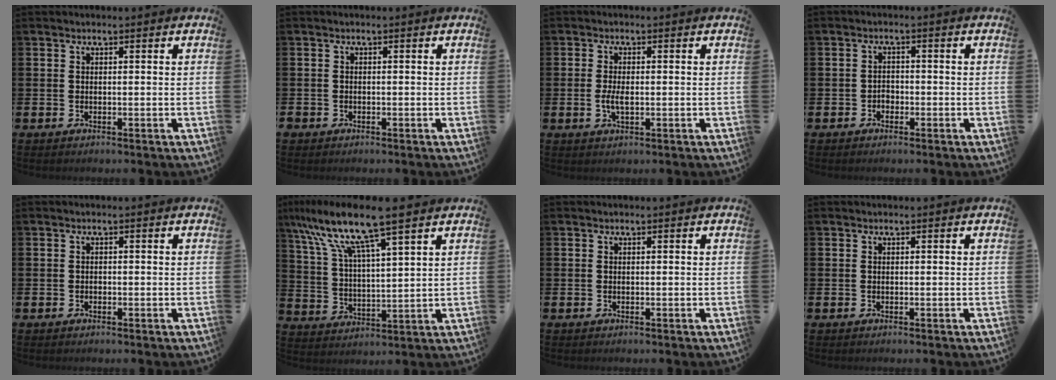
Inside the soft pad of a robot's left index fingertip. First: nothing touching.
{"total": 0.8, "force": [-0.6, 0.5, 0.0], "torque": [-0.002, 0.003, -0.014]}
{"total": 2.7, "force": [-0.2, 1.2, 2.4], "torque": [-0.040, 0.000, -0.006]}
{"total": 1.5, "force": [-0.9, 1.1, 0.3], "torque": [-0.006, 0.002, -0.021]}
{"total": 0.5, "force": [-0.3, 0.5, 0.1], "torque": [-0.008, 0.005, -0.006]}
{"total": 11.2, "force": [8.8, 1.2, 6.8], "torque": [-0.164, -0.035, 0.150]}
{"total": 0.0}
{"total": 0.0}